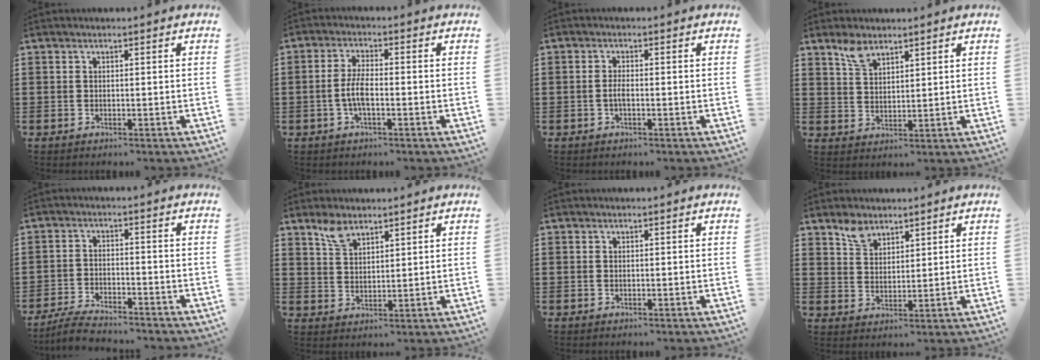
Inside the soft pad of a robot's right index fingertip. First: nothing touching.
{"total": 4.3, "force": [-1.0, 1.3, 4.0], "torque": [-0.093, -0.004, -0.026]}
{"total": 1.9, "force": [-0.4, 0.5, 1.7], "torque": [-0.041, -0.003, -0.011]}
{"total": 4.0, "force": [3.0, 1.8, 2.0], "torque": [-0.048, 0.003, 0.057]}
{"total": 4.2, "force": [-4.1, 0.4, 1.1], "torque": [-0.027, 0.003, -0.083]}
{"total": 4.1, "force": [3.0, 1.9, 2.0], "torque": [-0.048, 0.003, 0.057]}
{"total": 0.0}
{"total": 4.0, "force": [3.1, 2.2, 1.2], "torque": [-0.034, 0.006, 0.060]}